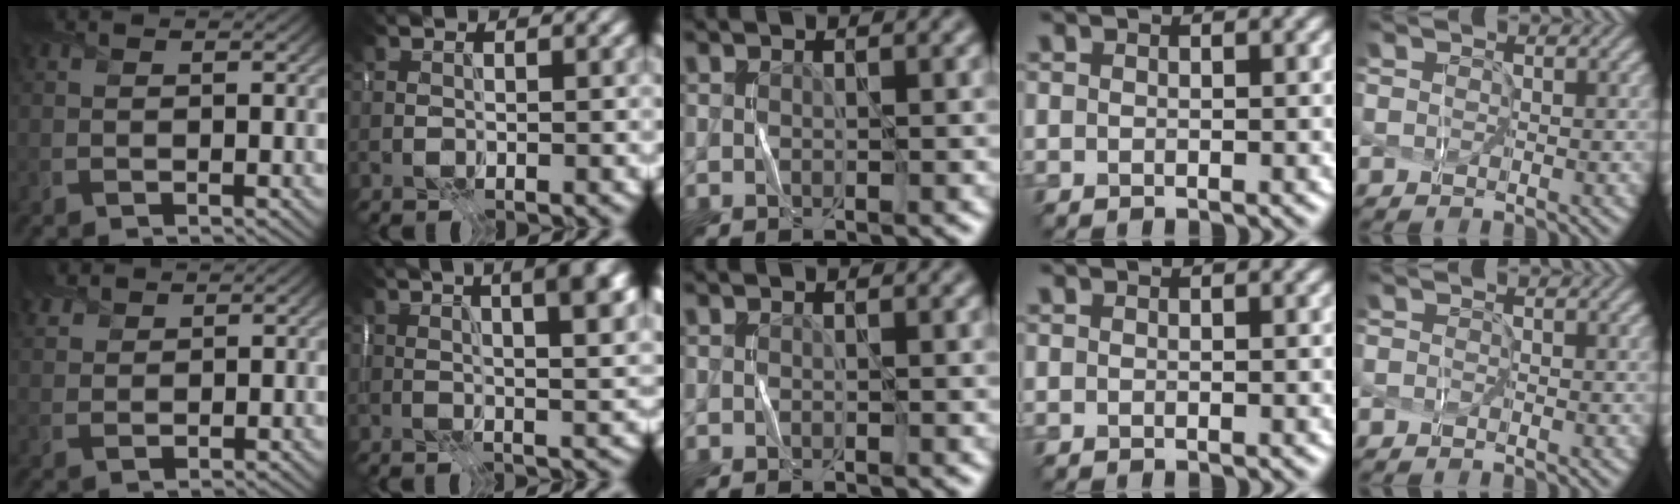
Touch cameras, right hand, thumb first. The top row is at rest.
{"thumb": {"total": 3.0, "force": [2.4, 1.6, 1.0], "torque": [-0.029, 0.008, 0.053]}, "index": {"total": 9.9, "force": [4.3, 3.6, 8.2], "torque": [-0.070, 0.044, 0.039]}, "little": {"total": 0.6, "force": [-0.4, -0.3, -0.2], "torque": [-0.001, -0.002, 0.003]}}